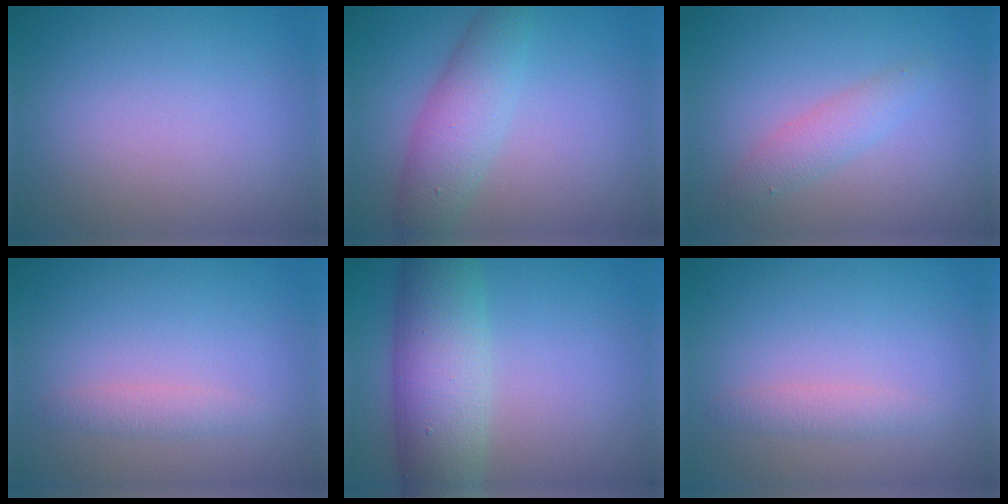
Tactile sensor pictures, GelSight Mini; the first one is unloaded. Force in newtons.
{"total": 4.1, "press": 4.1, "slide": 0.0}
{"total": 2.0, "press": 2.0, "slide": 0.0}
{"total": 1.3, "press": 1.3, "slide": 0.0}
{"total": 7.6, "press": 7.6, "slide": 0.2}
{"total": 1.3, "press": 1.3, "slide": 0.0}